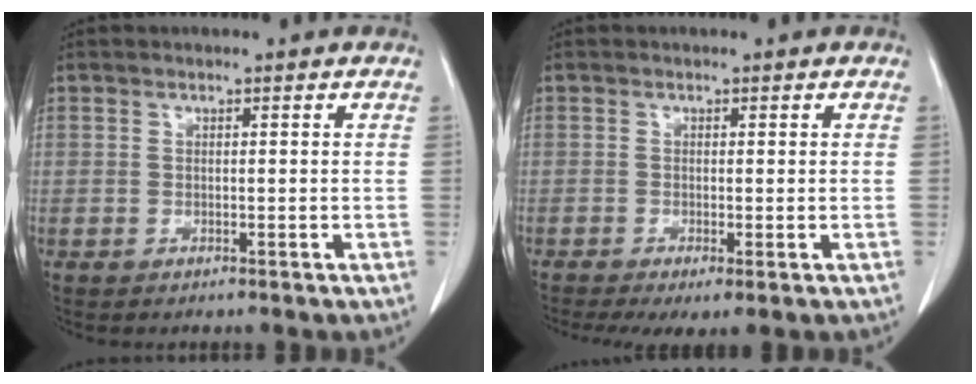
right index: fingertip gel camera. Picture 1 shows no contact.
{"total": 4.9, "force": [-2.8, 1.1, 3.8], "torque": [-0.061, -0.017, -0.048]}